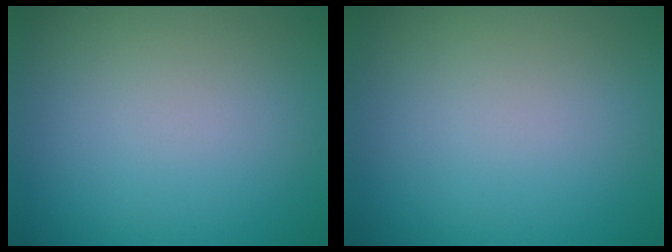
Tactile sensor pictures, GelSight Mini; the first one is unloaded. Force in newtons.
{"total": 0.0}